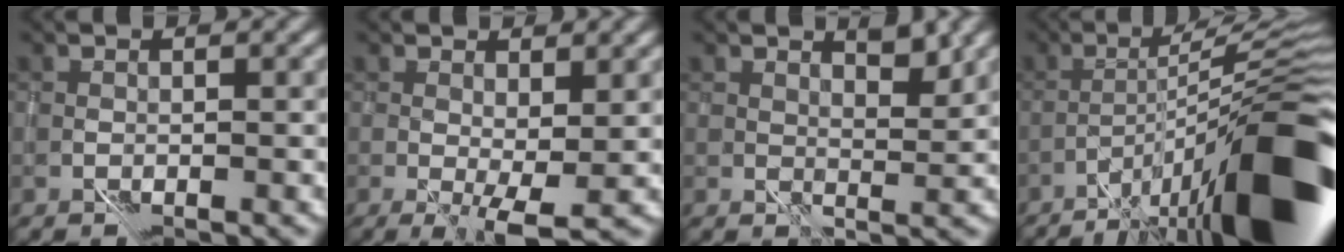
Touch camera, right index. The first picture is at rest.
{"total": 2.6, "force": [0.7, 0.2, 2.5], "torque": [-0.048, -0.003, 0.017]}
{"total": 2.9, "force": [2.8, 0.1, 0.8], "torque": [-0.011, 0.003, 0.050]}
{"total": 13.6, "force": [-6.5, 2.2, 11.8], "torque": [-0.176, 0.026, -0.091]}